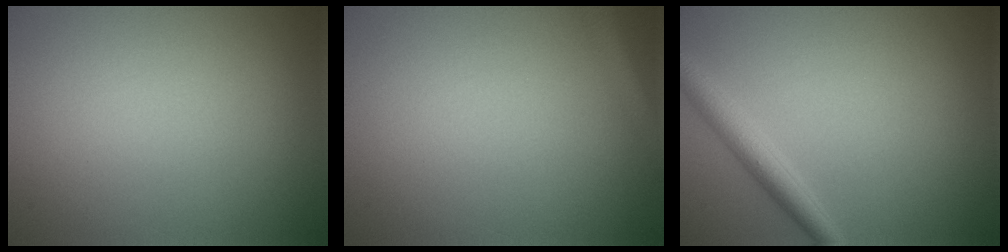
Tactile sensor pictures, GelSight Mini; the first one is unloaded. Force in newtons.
{"total": 2.4, "press": 2.4, "slide": 0.1}
{"total": 2.6, "press": 2.6, "slide": 0.1}